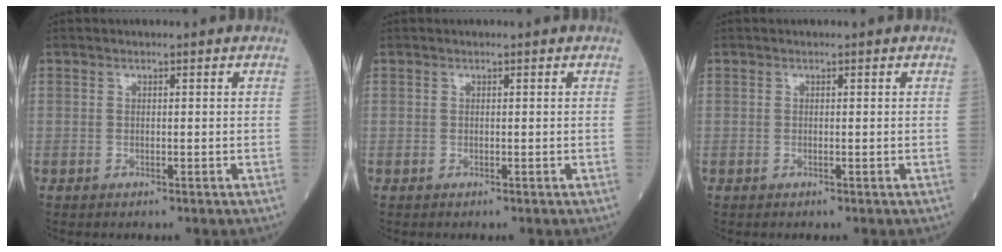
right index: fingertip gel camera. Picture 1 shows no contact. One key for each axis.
{"total": 0.0}
{"total": 0.0}